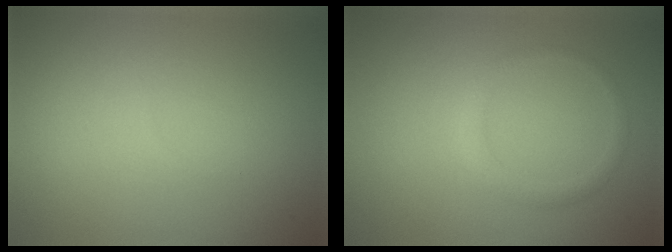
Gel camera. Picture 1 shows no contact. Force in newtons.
{"total": 1.2, "press": 1.2, "slide": 0.0}